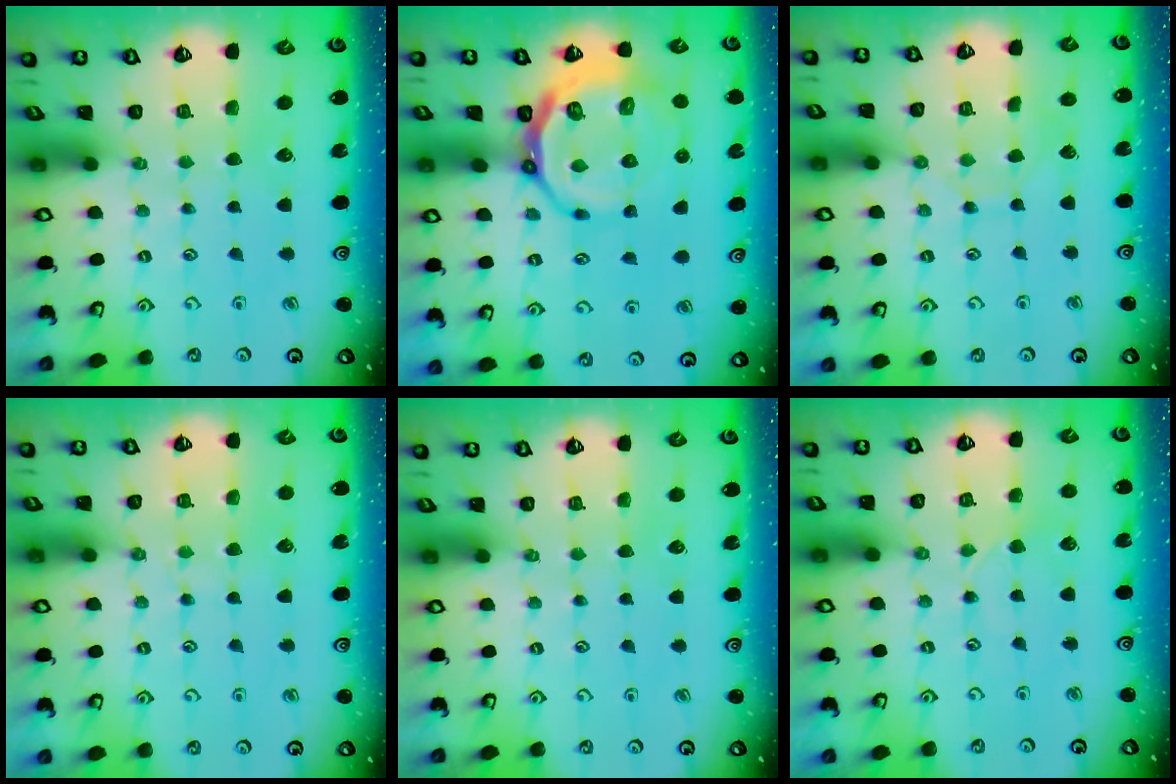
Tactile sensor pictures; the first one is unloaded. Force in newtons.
{"total": 13.8, "press": 13.4, "slide": 3.5}
{"total": 6.2, "press": 6.2, "slide": 0.6}
{"total": 5.6, "press": 5.6, "slide": 0.7}
{"total": 0.0}
{"total": 2.2, "press": 2.2, "slide": 0.3}